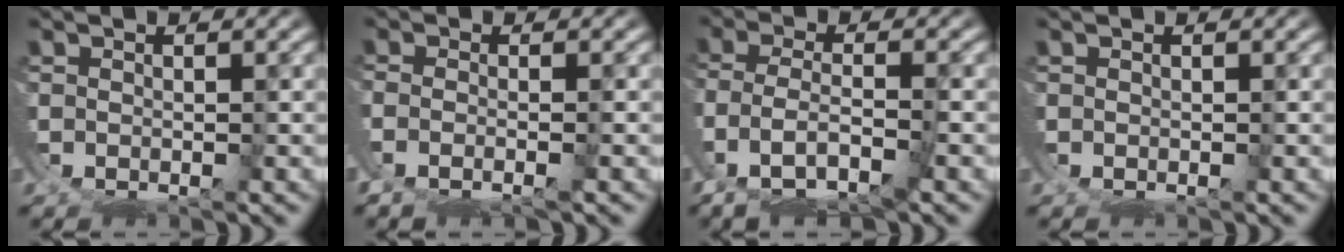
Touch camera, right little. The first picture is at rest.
{"total": 2.5, "force": [-1.0, 0.6, 2.2], "torque": [-0.049, -0.014, -0.009]}
{"total": 5.3, "force": [-1.9, 3.2, 3.8], "torque": [-0.097, -0.016, -0.025]}
{"total": 0.0}